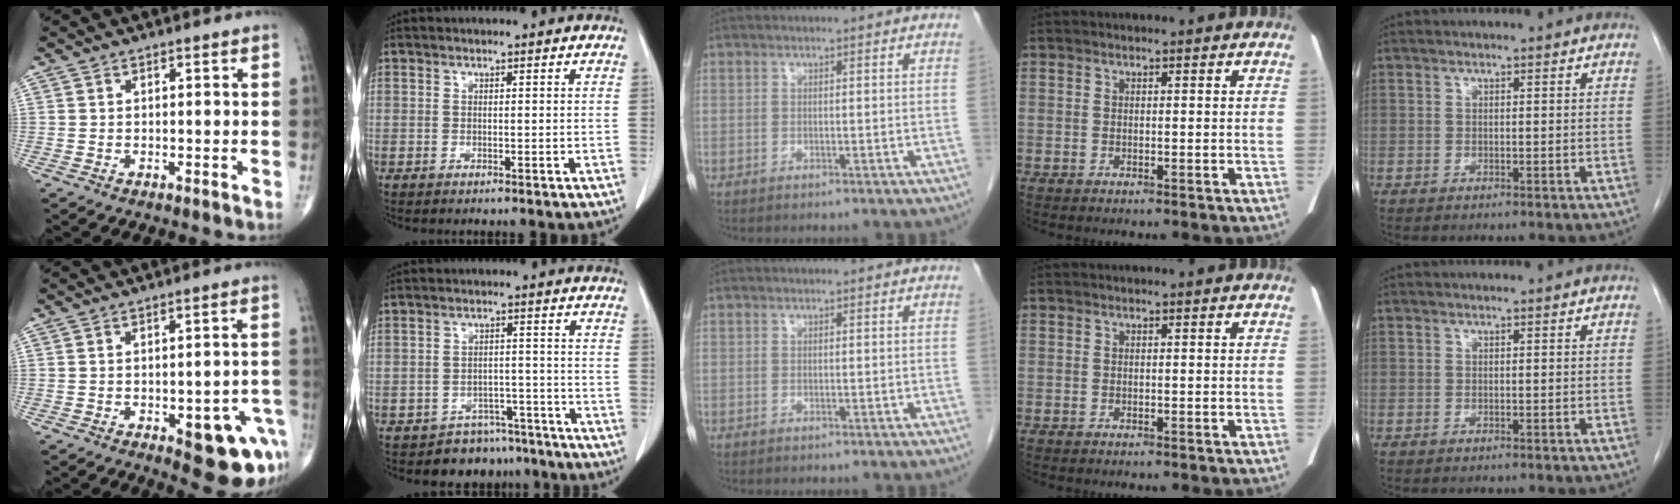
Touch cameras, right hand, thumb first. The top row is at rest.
{"thumb": {"total": 12.0, "force": [-5.1, 4.7, 9.8], "torque": [-0.089, 0.027, -0.050]}, "index": {"total": 6.8, "force": [-5.5, 4.0, -0.5], "torque": [0.025, 0.035, -0.077]}}